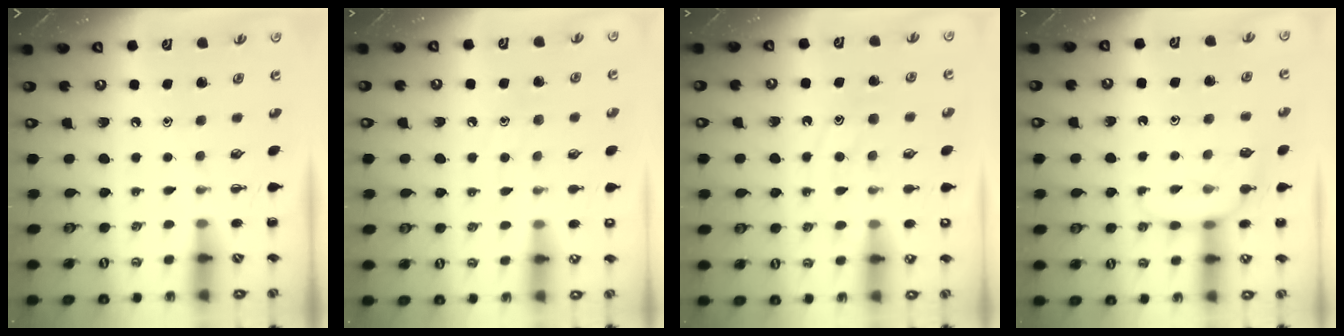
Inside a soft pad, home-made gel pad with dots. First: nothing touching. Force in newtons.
{"total": 8.8, "press": 8.7, "slide": 1.6}
{"total": 11.5, "press": 11.5, "slide": 0.7}
{"total": 8.4, "press": 8.2, "slide": 1.6}